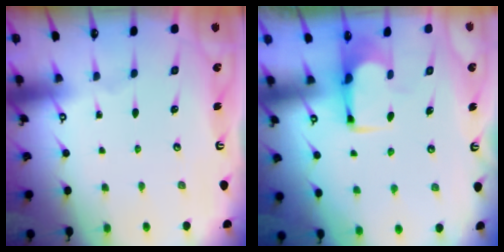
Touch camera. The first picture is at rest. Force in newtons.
{"total": 1.7, "press": 1.6, "slide": 0.6}